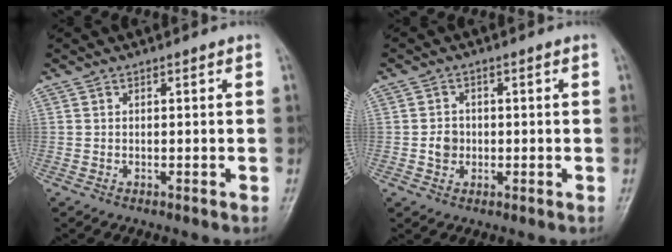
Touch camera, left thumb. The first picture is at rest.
{"total": 3.1, "force": [-0.4, 2.8, 1.4], "torque": [-0.009, 0.005, -0.009]}